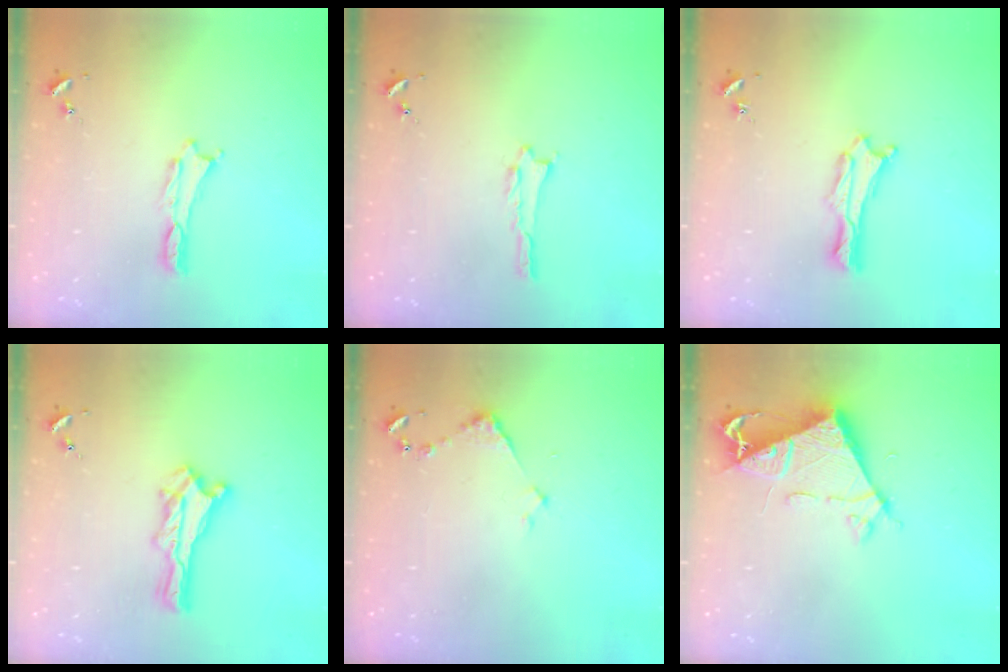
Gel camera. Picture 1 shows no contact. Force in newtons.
{"total": 0.0}
{"total": 0.8, "press": 0.7, "slide": 0.2}
{"total": 0.6, "press": 0.5, "slide": 0.2}
{"total": 2.9, "press": 2.9, "slide": 0.3}
{"total": 7.9, "press": 7.9, "slide": 0.6}